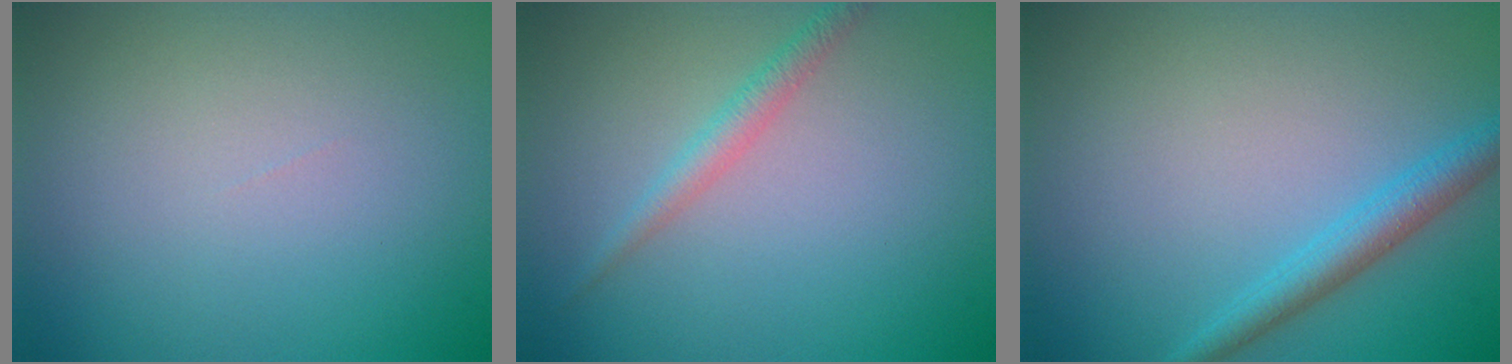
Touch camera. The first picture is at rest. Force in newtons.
{"total": 1.7, "press": 1.7, "slide": 0.0}
{"total": 2.7, "press": 2.7, "slide": 0.3}